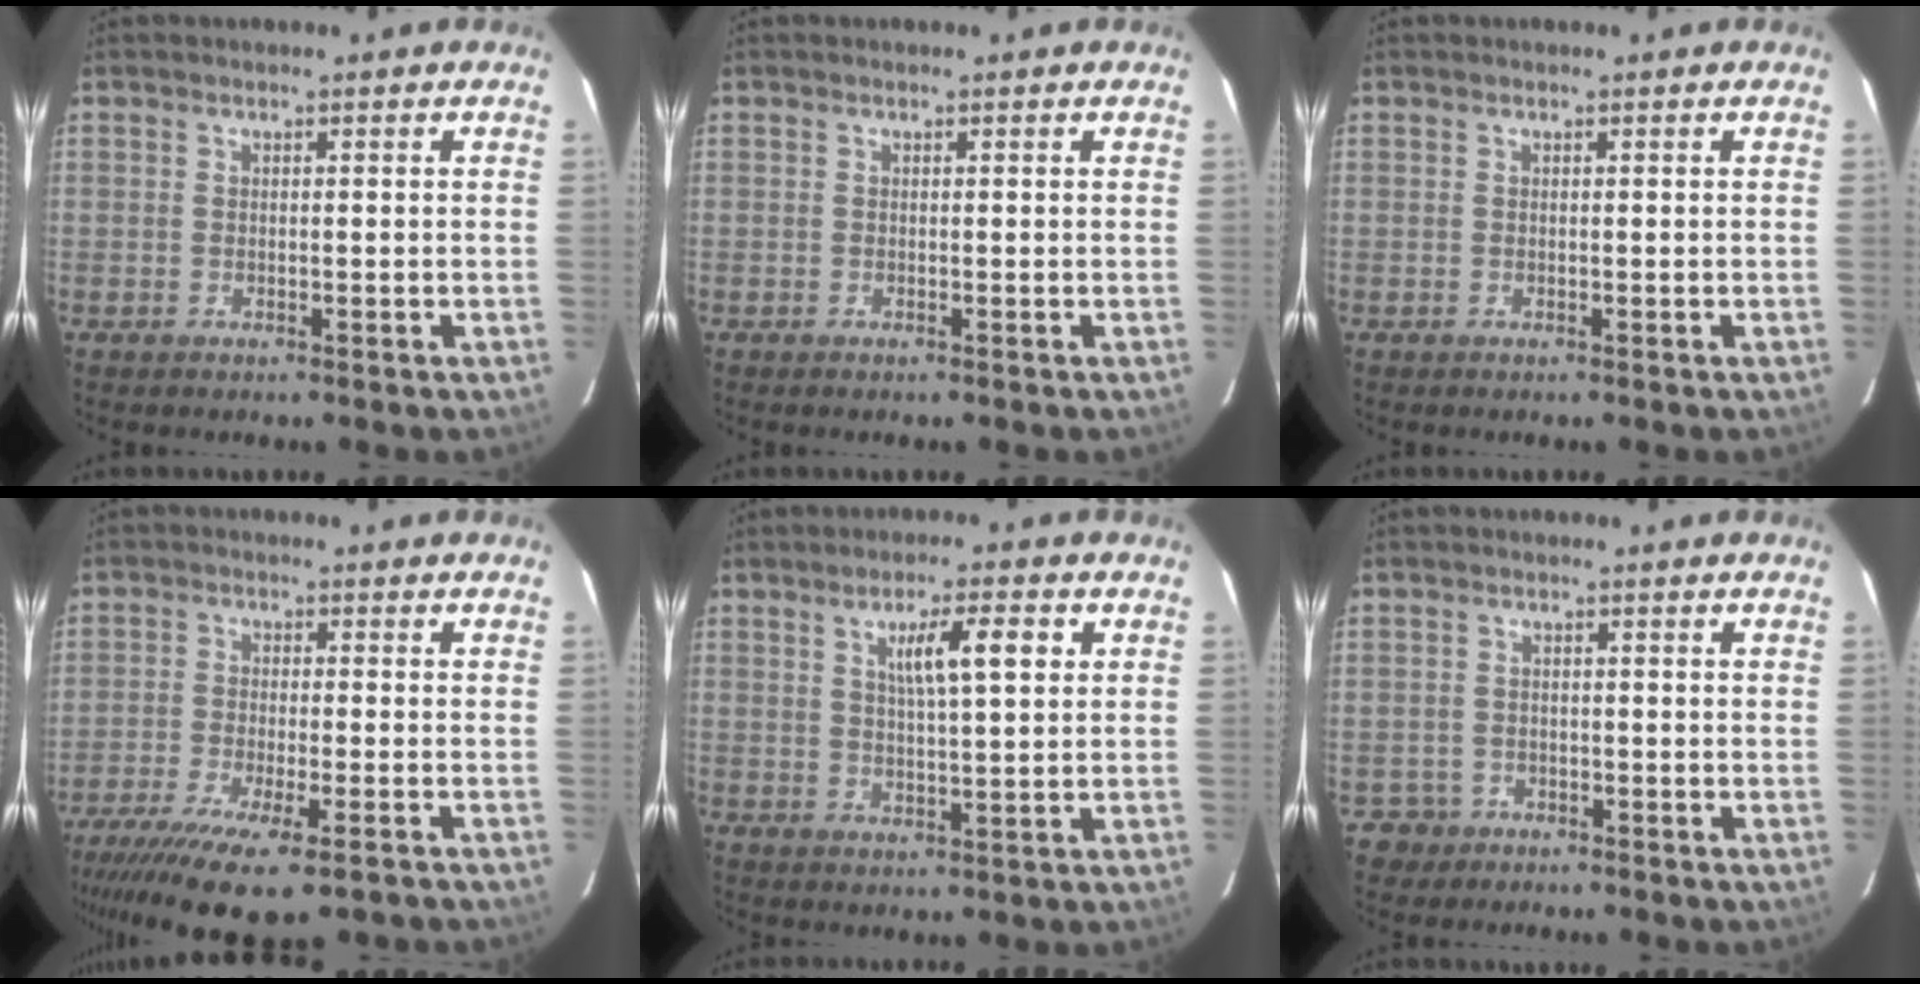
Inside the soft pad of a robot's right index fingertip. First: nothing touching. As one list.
[{"total": 0.0}, {"total": 0.0}, {"total": 15.9, "force": [-12.0, 2.4, 10.1], "torque": [-0.151, -0.038, -0.187]}, {"total": 7.0, "force": [2.5, 0.7, 6.5], "torque": [-0.113, 0.008, 0.042]}, {"total": 3.0, "force": [-1.4, 2.6, -0.7], "torque": [0.015, 0.013, -0.023]}]